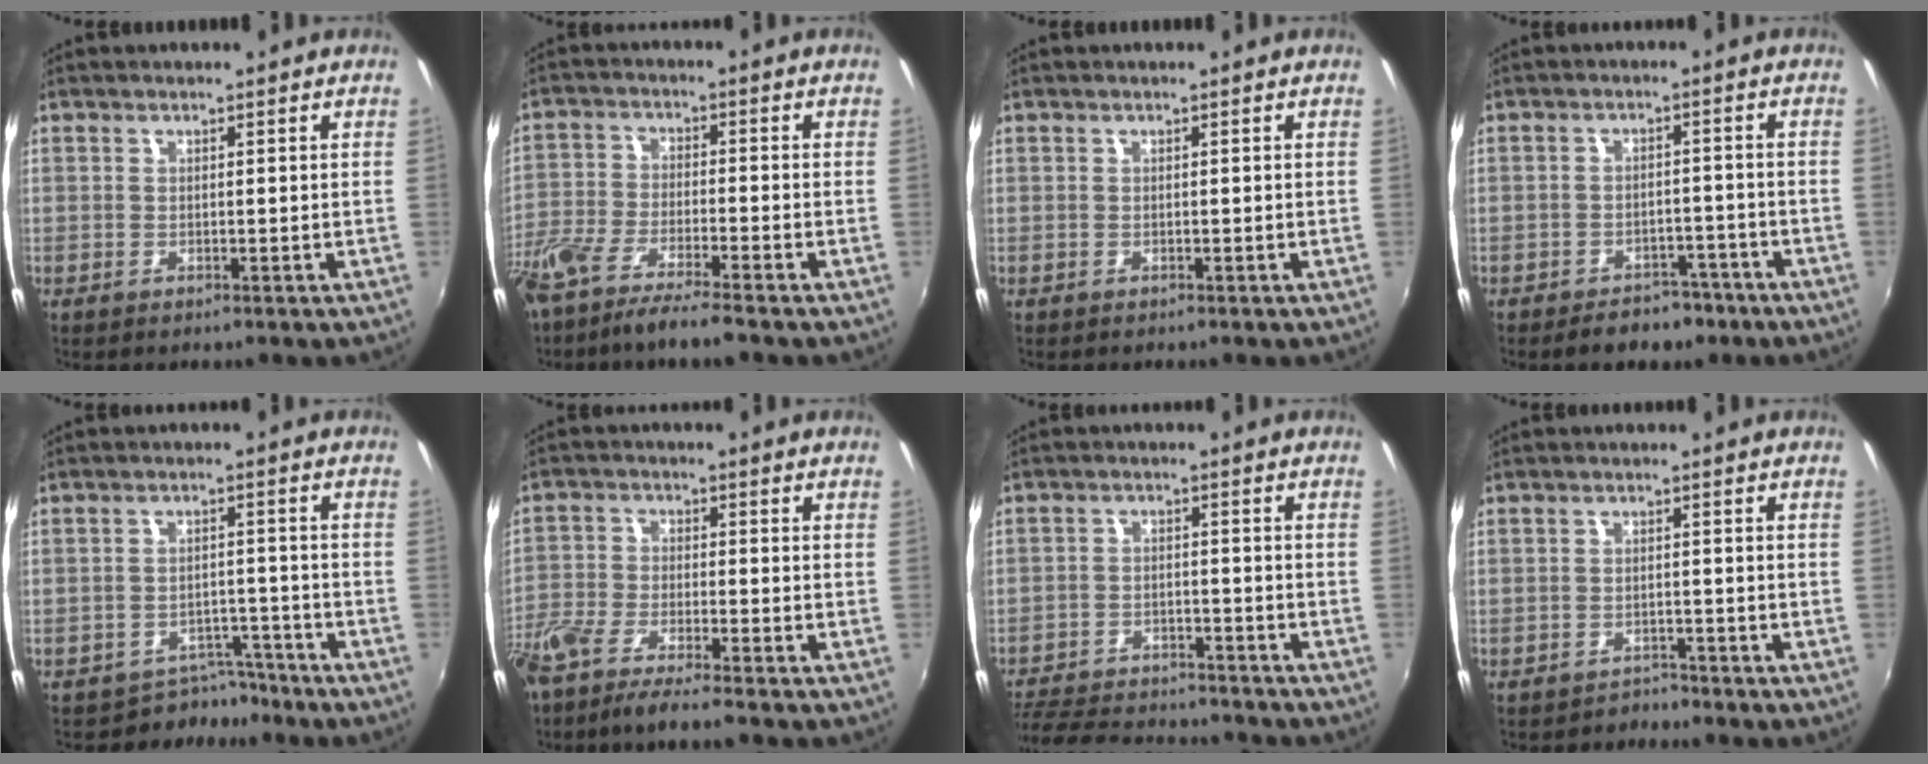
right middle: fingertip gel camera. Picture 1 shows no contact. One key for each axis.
{"total": 10.5, "fx": -8.2, "fy": 1.0, "fz": 6.4, "tx": -0.147, "ty": -0.032, "tz": -0.154}
{"total": 0.0}
{"total": 7.0, "fx": -5.1, "fy": 3.9, "fz": 2.8, "tx": -0.062, "ty": 0.009, "tz": -0.057}
{"total": 5.2, "fx": -4.6, "fy": 2.4, "fz": -0.4, "tx": 0.008, "ty": 0.021, "tz": -0.065}
{"total": 9.1, "fx": -7.4, "fy": 0.9, "fz": 5.2, "tx": -0.127, "ty": -0.027, "tz": -0.141}
{"total": 16.2, "fx": -14.0, "fy": 5.5, "fz": 6.0, "tx": -0.151, "ty": 0.002, "tz": -0.205}
{"total": 2.1, "fx": -2.0, "fy": 0.6, "fz": -0.3, "tx": 0.003, "ty": 0.002, "tz": -0.032}